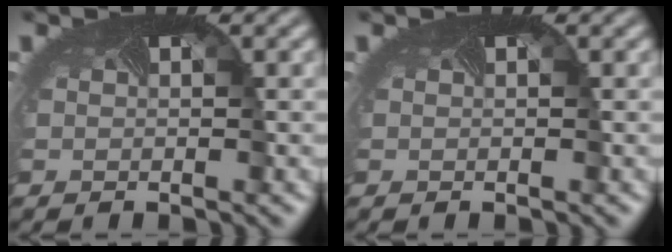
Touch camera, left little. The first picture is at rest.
{"total": 0.0}